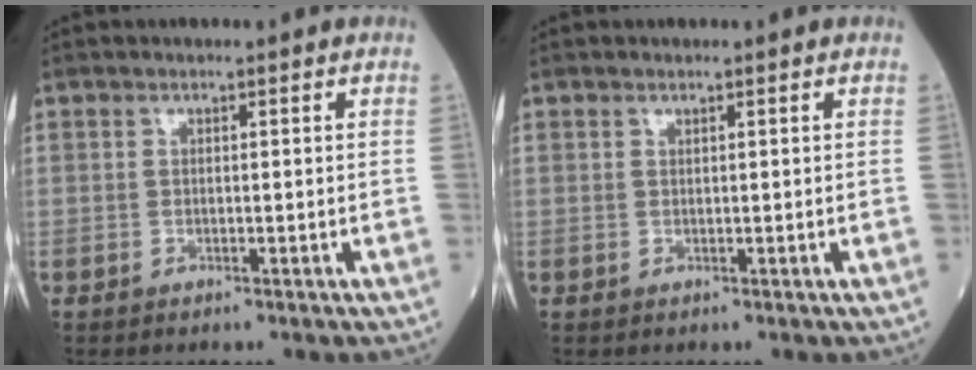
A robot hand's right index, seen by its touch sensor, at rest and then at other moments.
{"total": 0.0}